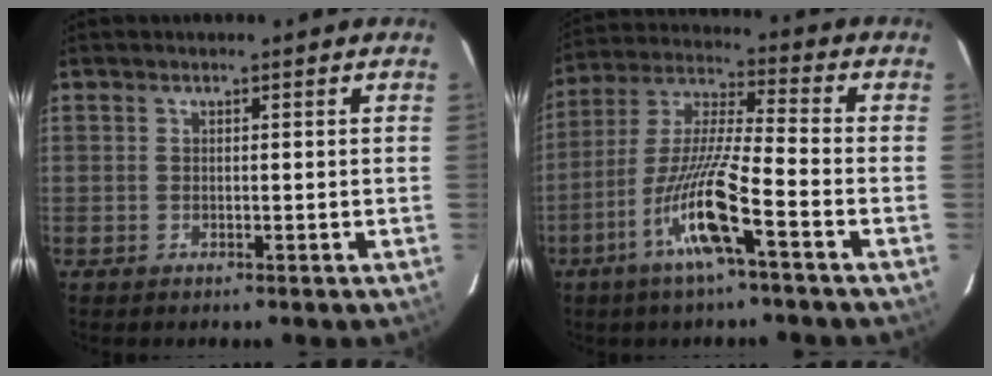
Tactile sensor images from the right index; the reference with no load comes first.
{"total": 13.0, "force": [-5.9, 0.2, 11.6], "torque": [-0.236, -0.006, -0.117]}